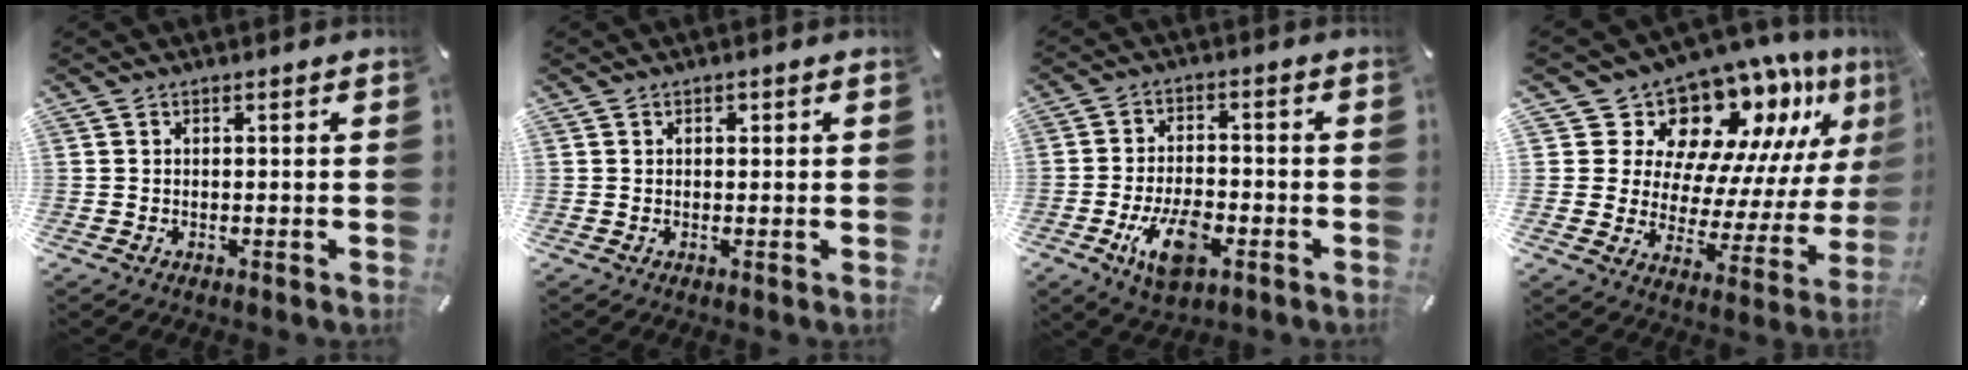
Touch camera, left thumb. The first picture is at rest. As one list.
[{"total": 0.7, "force": [0.3, 0.7, 0.2], "torque": [-0.005, 0.003, 0.005]}, {"total": 10.1, "force": [-4.2, 5.3, 7.5], "torque": [-0.144, 0.009, -0.074]}, {"total": 15.2, "force": [12.5, 7.4, 4.5], "torque": [-0.075, -0.126, 0.210]}]